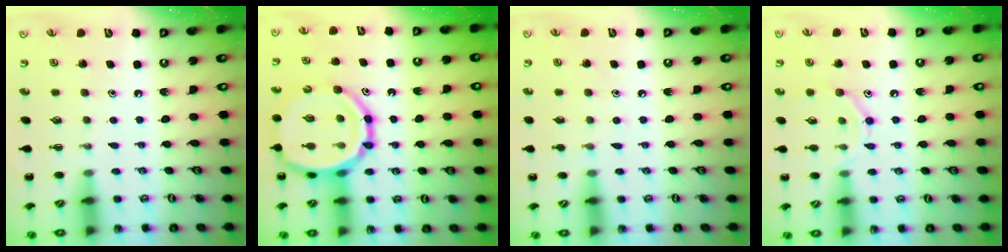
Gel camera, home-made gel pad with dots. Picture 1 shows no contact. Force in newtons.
{"total": 17.5, "press": 17.0, "slide": 4.2}
{"total": 4.4, "press": 4.1, "slide": 1.5}
{"total": 9.8, "press": 9.7, "slide": 1.3}